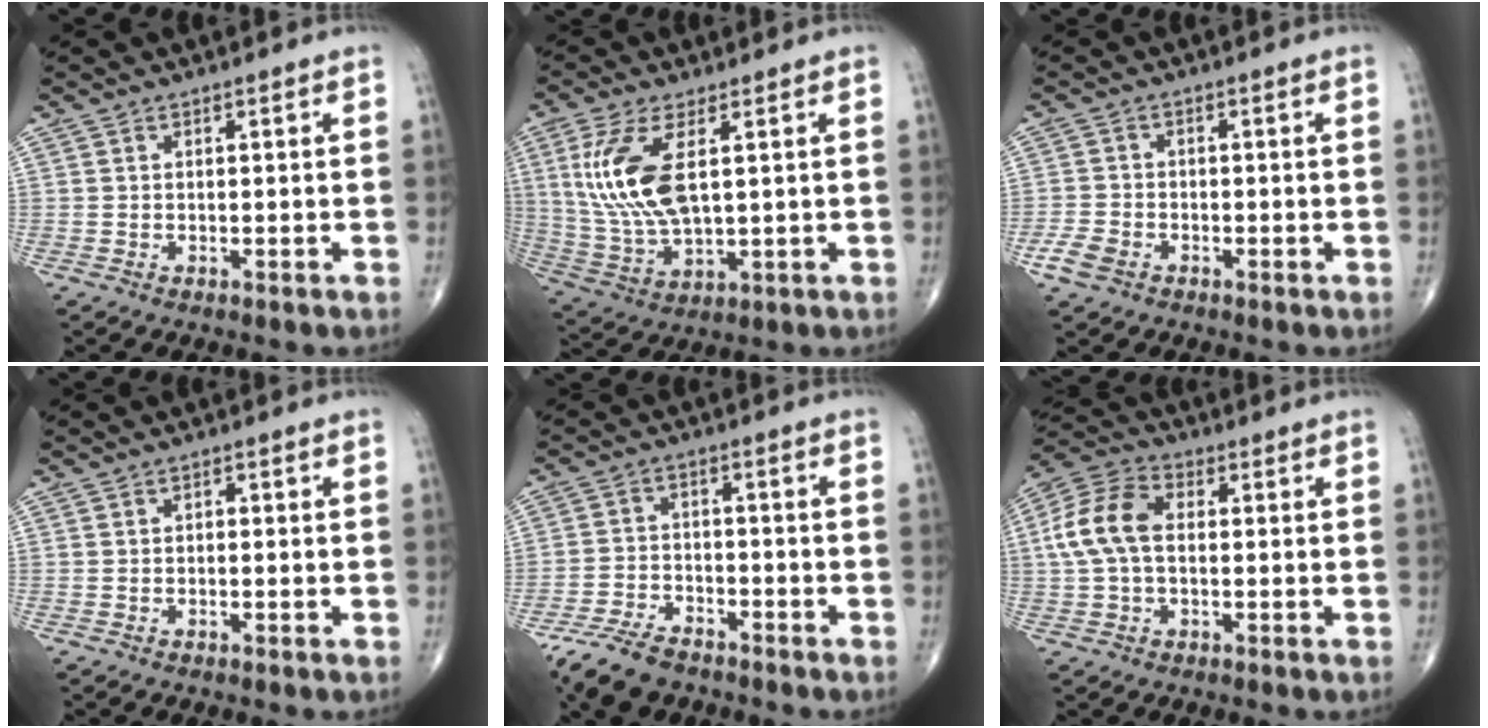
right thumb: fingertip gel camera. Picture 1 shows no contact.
{"total": 13.7, "force": [3.2, 5.8, 12.0], "torque": [-0.267, -0.013, 0.075]}
{"total": 4.0, "force": [-2.2, 2.6, 2.0], "torque": [-0.044, 0.006, -0.041]}
{"total": 0.7, "force": [0.0, 0.4, 0.6], "torque": [-0.007, 0.002, -0.003]}
{"total": 8.9, "force": [-6.8, 4.1, 4.0], "torque": [-0.077, 0.019, -0.128]}
{"total": 10.5, "force": [0.6, 6.5, 8.3], "torque": [-0.179, 0.029, 0.005]}